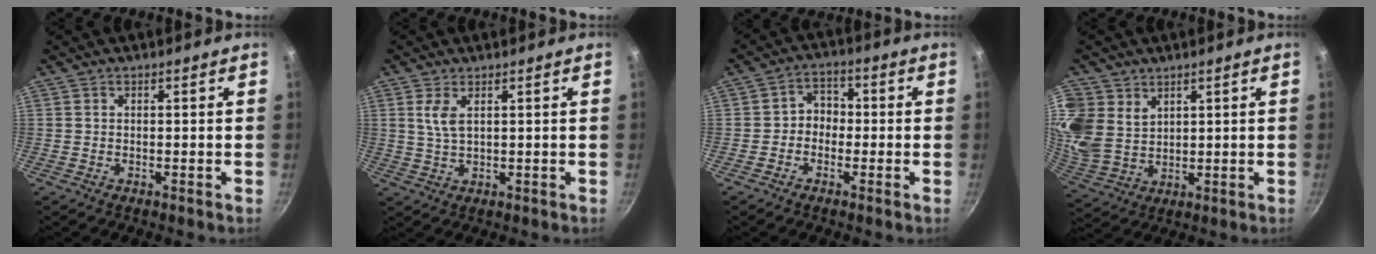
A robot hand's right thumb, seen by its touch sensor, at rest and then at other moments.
{"total": 3.8, "force": [1.4, 1.7, 3.1], "torque": [-0.064, -0.009, 0.031]}
{"total": 4.8, "force": [-0.9, 4.0, 2.4], "torque": [-0.006, 0.019, -0.026]}
{"total": 14.9, "force": [6.2, 11.7, 6.9], "torque": [-0.167, -0.006, 0.139]}